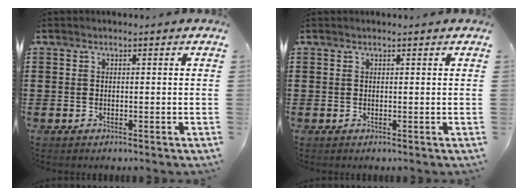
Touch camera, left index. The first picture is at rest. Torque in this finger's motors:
{"motor_torque": [-0.14, 0.12, 0.00, 0.00]}